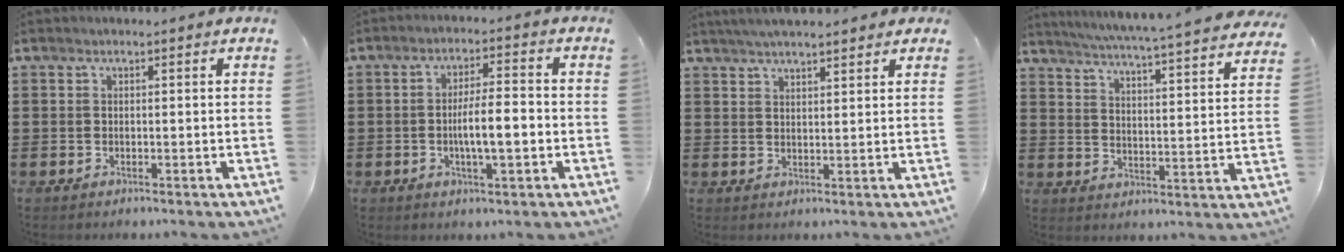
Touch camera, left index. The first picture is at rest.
{"total": 6.4, "force": [-1.3, 1.5, 6.0], "torque": [-0.103, 0.001, -0.029]}
{"total": 3.7, "force": [3.4, 0.2, 1.5], "torque": [-0.036, 0.001, 0.062]}
{"total": 4.7, "force": [4.2, -1.0, 1.7], "torque": [-0.053, -0.040, 0.065]}